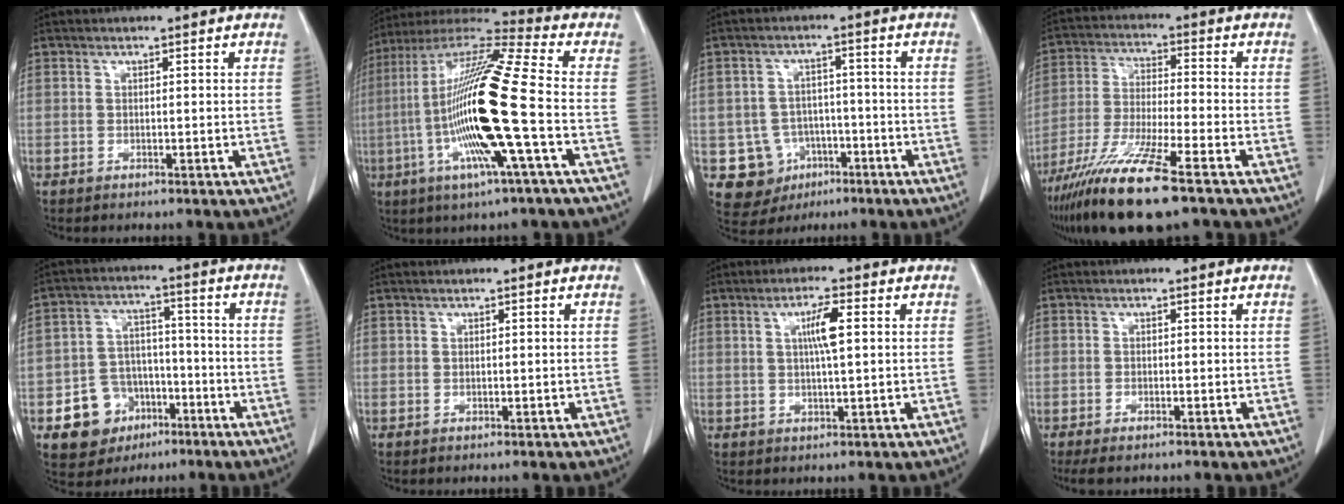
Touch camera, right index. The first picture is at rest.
{"total": 20.0, "force": [-3.8, 0.1, 19.6], "torque": [-0.398, -0.010, -0.084]}
{"total": 8.5, "force": [-2.9, 7.8, 1.5], "torque": [-0.034, 0.014, -0.034]}
{"total": 14.7, "force": [-9.8, 0.9, 10.9], "torque": [-0.223, -0.042, -0.181]}
{"total": 9.6, "force": [-4.4, 8.0, 2.9], "torque": [-0.051, 0.025, -0.064]}
{"total": 0.0}
{"total": 4.6, "force": [1.1, 0.3, 4.5], "torque": [-0.079, 0.001, 0.018]}
{"total": 2.6, "force": [-1.9, 0.8, 1.5], "torque": [-0.026, -0.006, -0.029]}